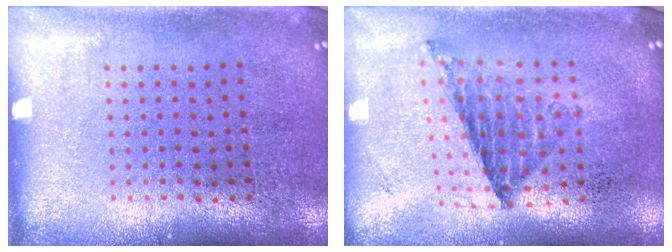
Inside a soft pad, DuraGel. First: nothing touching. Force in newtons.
{"total": 0.8, "press": 0.8, "slide": 0.1}